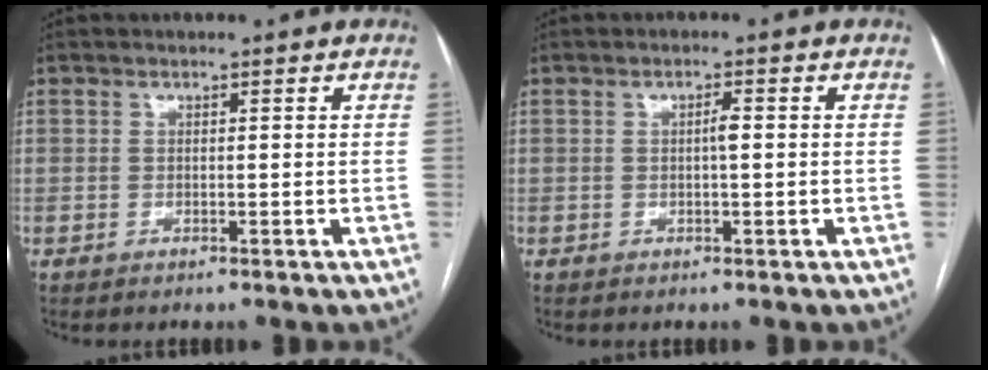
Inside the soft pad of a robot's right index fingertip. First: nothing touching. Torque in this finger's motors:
{"motor_torque": [0.54, 0.07, 0.00, 0.04]}